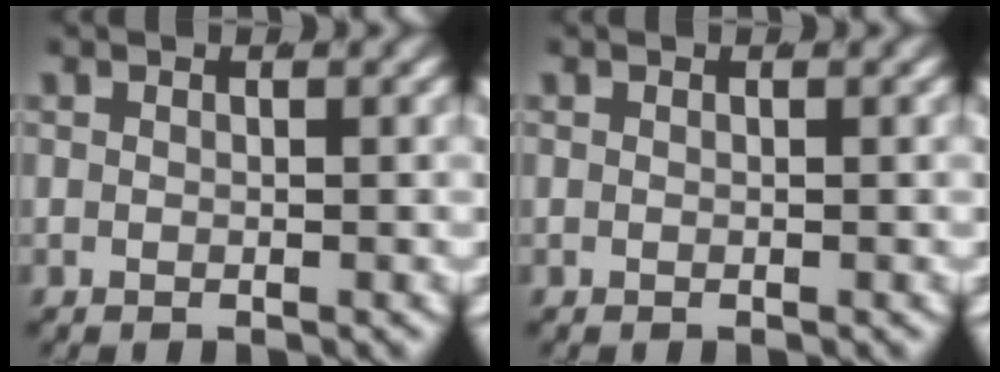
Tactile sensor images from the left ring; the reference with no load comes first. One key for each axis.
{"total": 0.0}